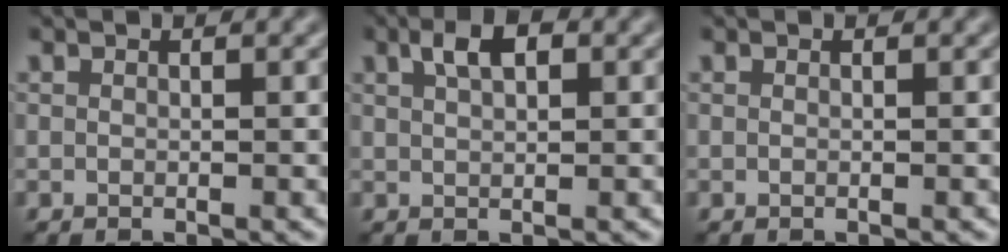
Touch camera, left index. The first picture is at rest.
{"total": 2.4, "force": [1.1, 1.1, 1.9], "torque": [-0.033, 0.007, 0.020]}
{"total": 0.0}